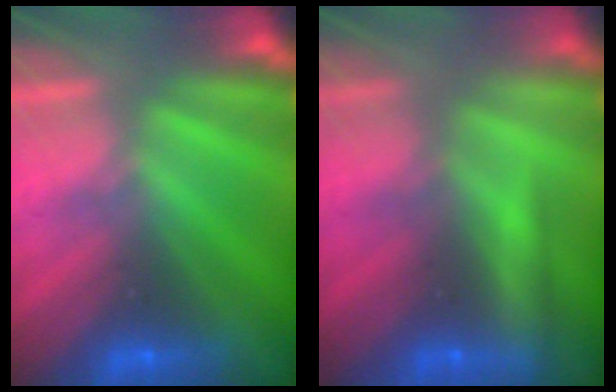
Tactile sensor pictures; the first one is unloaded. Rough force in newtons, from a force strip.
{"total": 2.1}